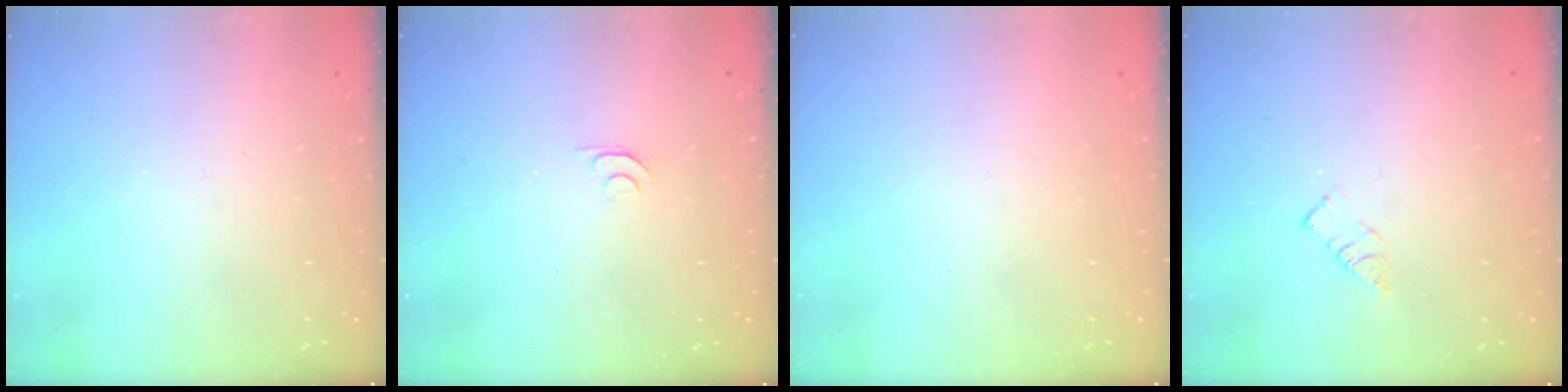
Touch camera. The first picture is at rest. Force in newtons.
{"total": 4.8, "press": 4.7, "slide": 0.6}
{"total": 1.5, "press": 1.5, "slide": 0.1}
{"total": 3.7, "press": 3.7, "slide": 0.2}